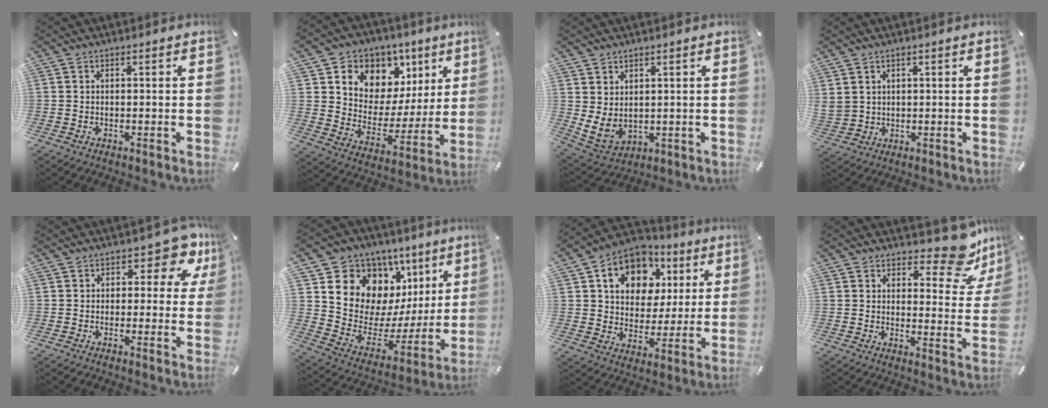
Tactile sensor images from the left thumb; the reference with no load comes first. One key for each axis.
{"total": 9.0, "fx": 4.8, "fy": 7.6, "fz": 0.5, "tx": -0.012, "ty": -0.065, "tz": 0.088}
{"total": 5.0, "fx": 2.3, "fy": 3.8, "fz": 2.3, "tx": -0.055, "ty": -0.018, "tz": 0.045}
{"total": 2.8, "fx": 1.8, "fy": 2.1, "fz": 0.4, "tx": -0.013, "ty": -0.006, "tz": 0.035}
{"total": 8.1, "fx": 4.0, "fy": 4.6, "fz": 5.3, "tx": -0.058, "ty": -0.023, "tz": 0.062}
{"total": 11.8, "fx": 6.4, "fy": 9.5, "fz": 2.9, "tx": -0.042, "ty": -0.085, "tz": 0.124}
{"total": 12.4, "fx": 5.0, "fy": 10.2, "fz": 5.0, "tx": -0.089, "ty": -0.020, "tz": 0.094}
{"total": 12.1, "fx": 9.1, "fy": 4.6, "fz": 6.4, "tx": -0.071, "ty": -0.074, "tz": 0.155}